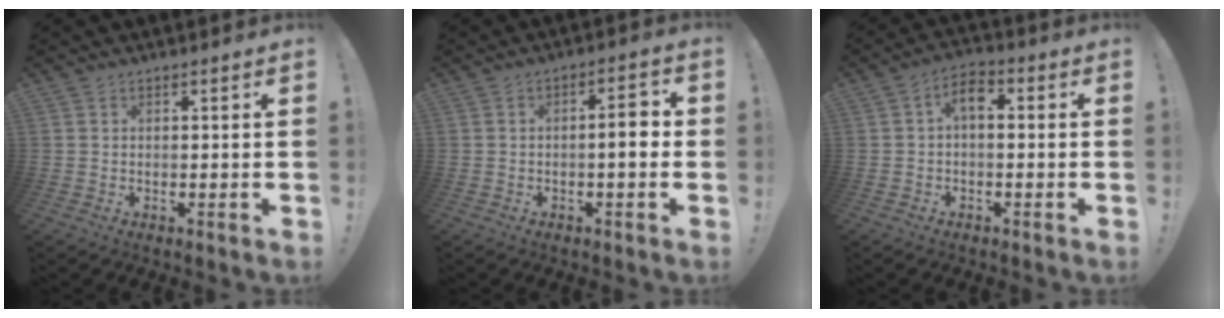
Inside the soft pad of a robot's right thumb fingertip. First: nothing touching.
{"total": 5.5, "force": [-0.6, 1.3, 5.3], "torque": [-0.076, 0.008, -0.014]}
{"total": 5.0, "force": [0.1, 2.7, 4.2], "torque": [-0.079, 0.006, -0.002]}